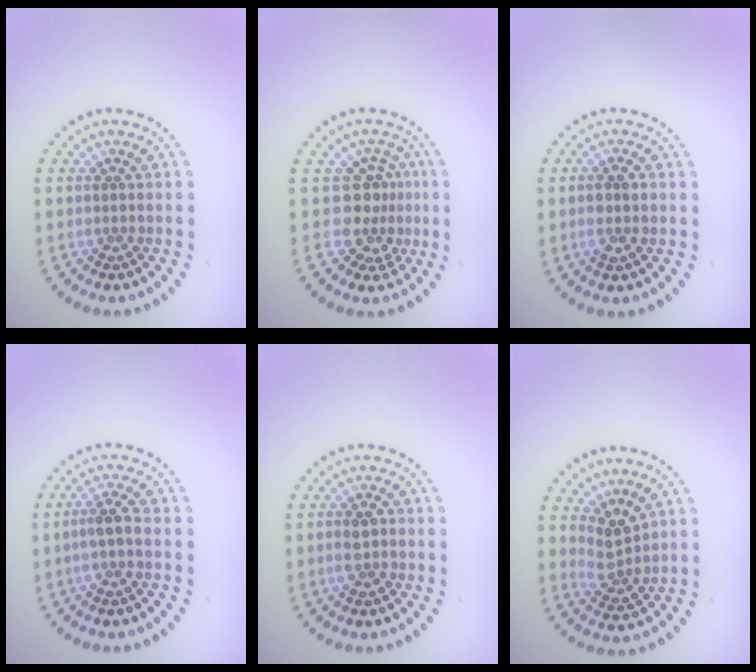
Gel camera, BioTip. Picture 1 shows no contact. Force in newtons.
{"total": 3.0, "press": 2.2, "slide": 2.1}
{"total": 1.9, "press": 1.8, "slide": 0.6}
{"total": 2.0, "press": 1.7, "slide": 1.1}
{"total": 1.8, "press": 1.7, "slide": 0.4}
{"total": 2.6, "press": 2.0, "slide": 1.8}